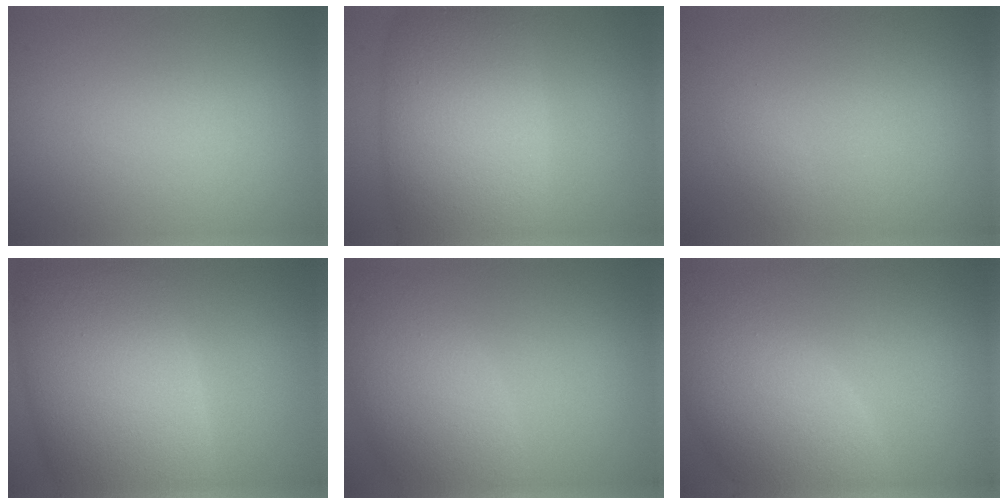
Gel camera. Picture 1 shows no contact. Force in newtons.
{"total": 11.3, "press": 11.3, "slide": 0.6}
{"total": 0.7, "press": 0.7, "slide": 0.0}
{"total": 13.7, "press": 13.7, "slide": 0.4}
{"total": 6.3, "press": 6.2, "slide": 0.5}
{"total": 8.2, "press": 8.2, "slide": 0.5}